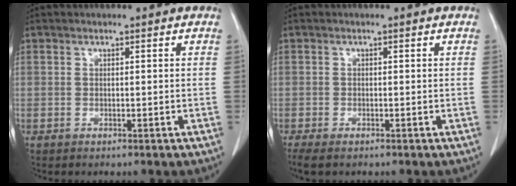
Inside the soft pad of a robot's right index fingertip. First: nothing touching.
{"total": 4.6, "force": [-2.9, 2.2, 2.9], "torque": [-0.068, -0.009, -0.046]}